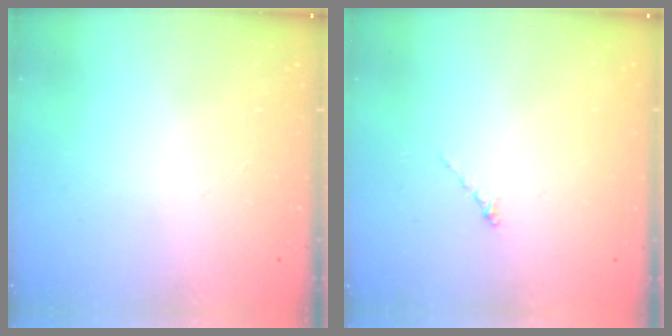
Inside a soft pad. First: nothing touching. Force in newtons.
{"total": 0.0}